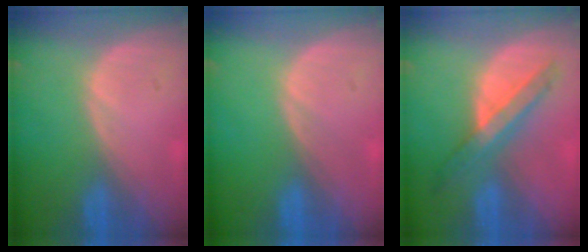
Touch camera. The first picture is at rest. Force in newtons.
{"total": 0.0}
{"total": 6.9, "press": 6.3, "slide": 2.9}